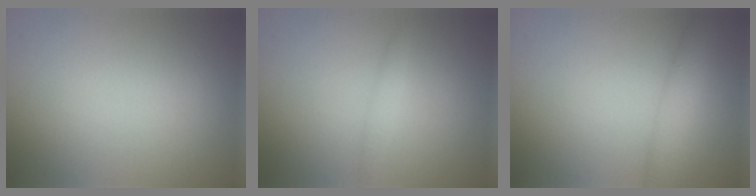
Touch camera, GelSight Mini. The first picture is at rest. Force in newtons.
{"total": 1.2, "press": 1.2, "slide": 0.1}
{"total": 2.9, "press": 2.9, "slide": 0.1}